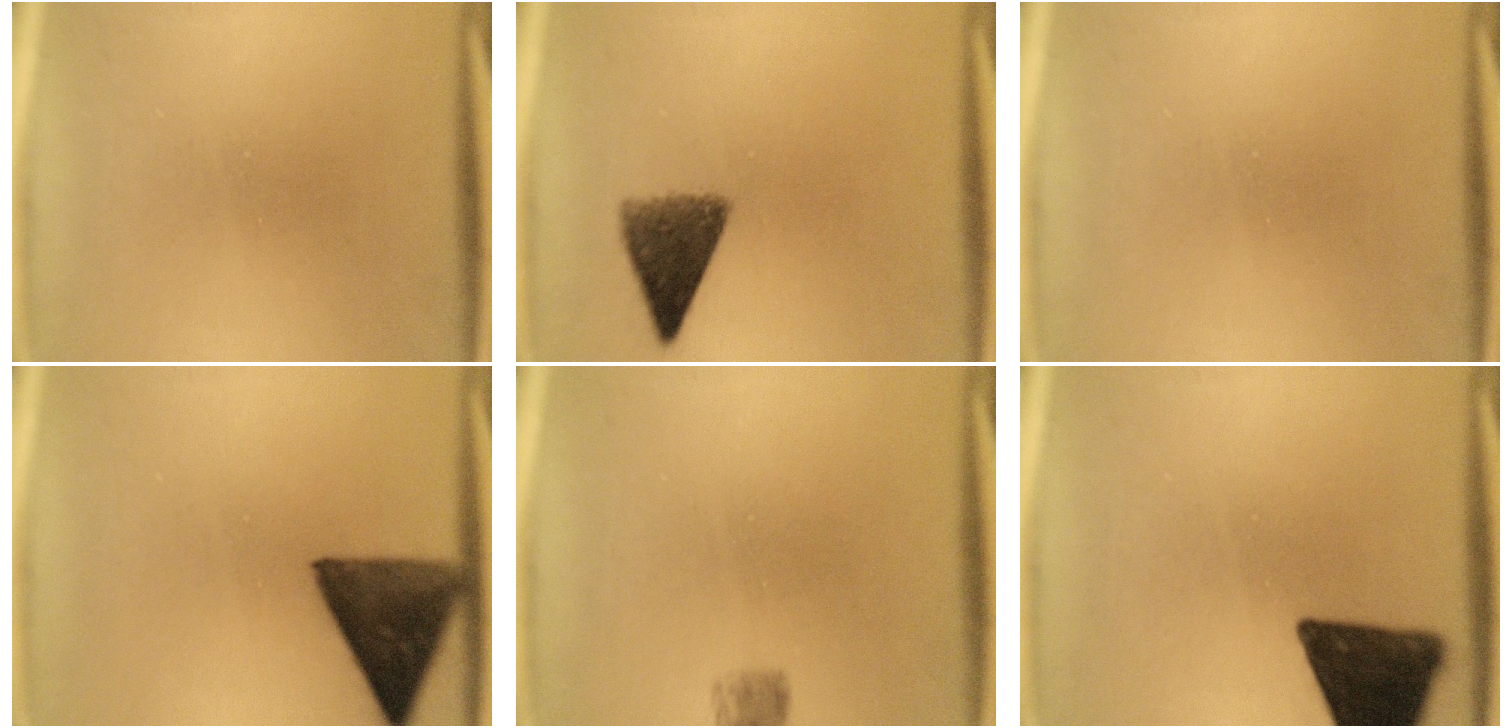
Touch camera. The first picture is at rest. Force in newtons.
{"total": 7.0}
{"total": 0.0}
{"total": 12.3}
{"total": 2.6}
{"total": 14.8}